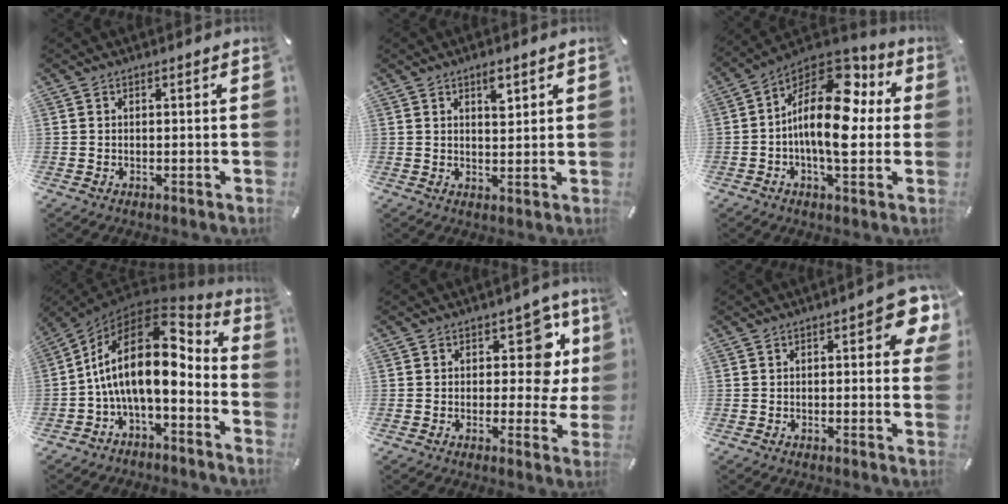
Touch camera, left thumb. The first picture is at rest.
{"total": 3.9, "force": [2.3, 1.8, 2.7], "torque": [-0.026, -0.010, 0.032]}
{"total": 19.6, "force": [2.0, 10.3, 16.6], "torque": [-0.276, -0.021, 0.034]}
{"total": 19.2, "force": [1.4, 9.6, 16.6], "torque": [-0.317, -0.026, 0.021]}
{"total": 12.0, "force": [3.9, 7.3, 8.7], "torque": [-0.094, -0.025, 0.065]}
{"total": 7.8, "force": [2.1, 3.2, 6.8], "torque": [-0.079, -0.007, 0.030]}